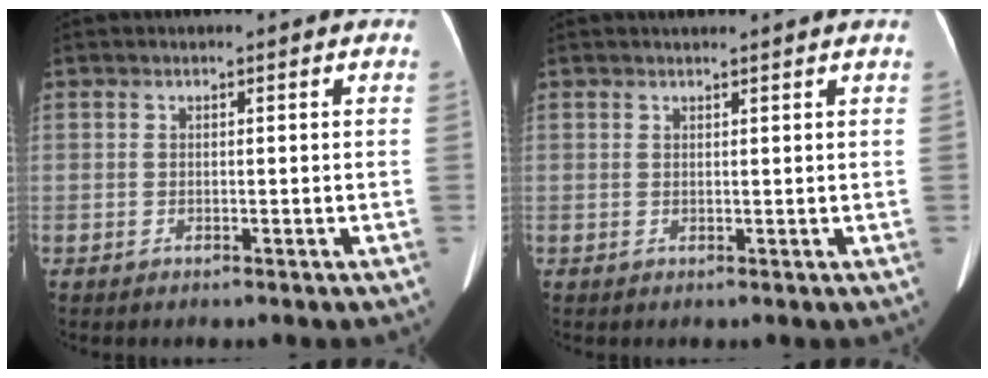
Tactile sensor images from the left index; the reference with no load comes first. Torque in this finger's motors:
{"motor_torque": [0.12, -0.15, 0.00, 0.01]}